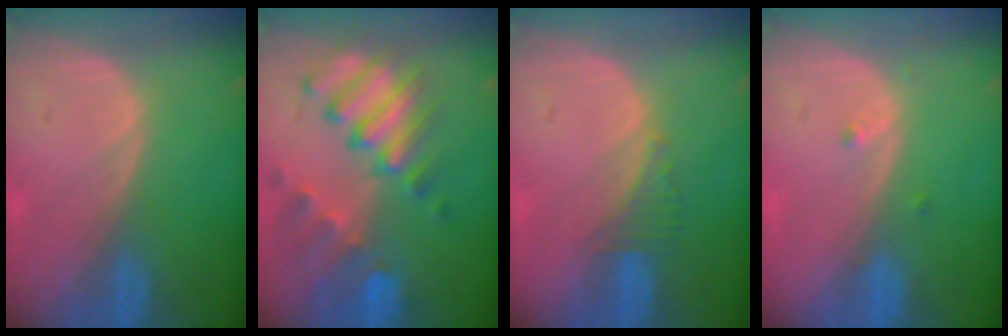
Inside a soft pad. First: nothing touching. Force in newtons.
{"total": 10.3, "press": 9.0, "slide": 5.1}
{"total": 2.3, "press": 2.2, "slide": 0.7}
{"total": 1.0, "press": 0.8, "slide": 0.6}